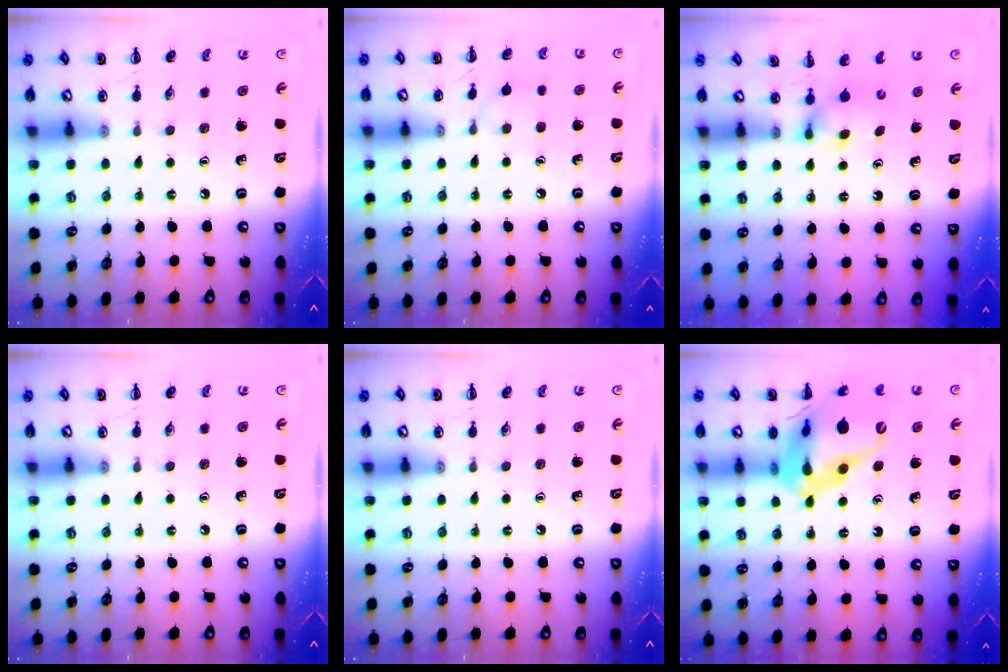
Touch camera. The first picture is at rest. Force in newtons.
{"total": 6.1, "press": 5.8, "slide": 1.9}
{"total": 2.9, "press": 2.8, "slide": 1.0}
{"total": 0.0}
{"total": 0.0}
{"total": 19.0, "press": 18.5, "slide": 4.1}